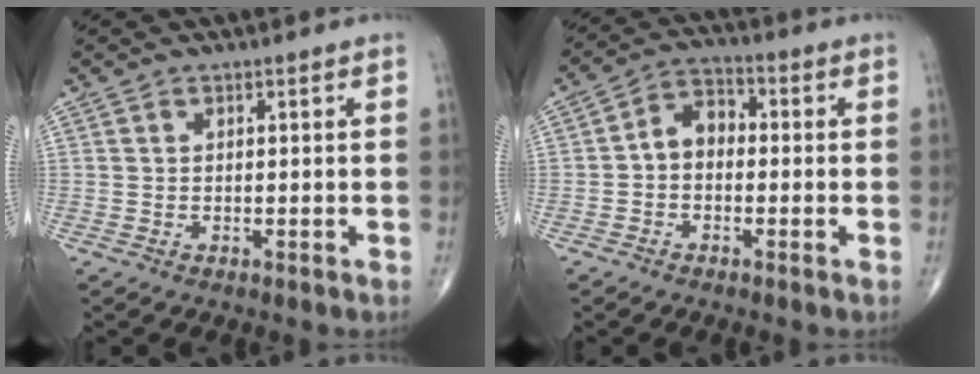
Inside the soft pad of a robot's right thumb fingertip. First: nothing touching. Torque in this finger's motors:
{"motor_torque": [0.07, 0.07, 0.18, -0.08, 0.10]}